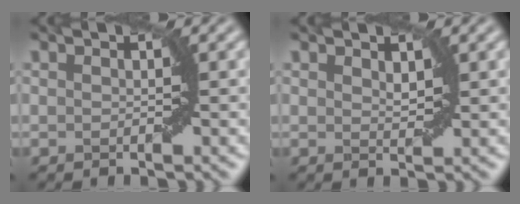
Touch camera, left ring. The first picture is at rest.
{"total": 1.1, "force": [0.7, 0.5, 0.7], "torque": [-0.012, -0.002, 0.017]}